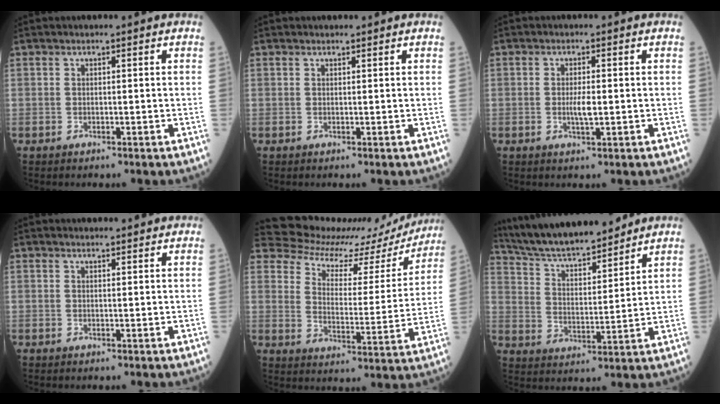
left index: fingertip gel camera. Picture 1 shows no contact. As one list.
[{"total": 0.6, "force": [0.6, 0.1, 0.0], "torque": [-0.007, 0.001, 0.010]}, {"total": 2.3, "force": [-0.4, 0.3, 2.3], "torque": [-0.046, -0.006, -0.007]}, {"total": 3.4, "force": [3.3, 0.5, 0.5], "torque": [-0.010, 0.008, 0.037]}, {"total": 16.4, "force": [15.0, 5.7, 3.2], "torque": [-0.036, -0.018, 0.176]}, {"total": 16.1, "force": [14.6, 2.3, 6.3], "torque": [-0.112, 0.008, 0.250]}]